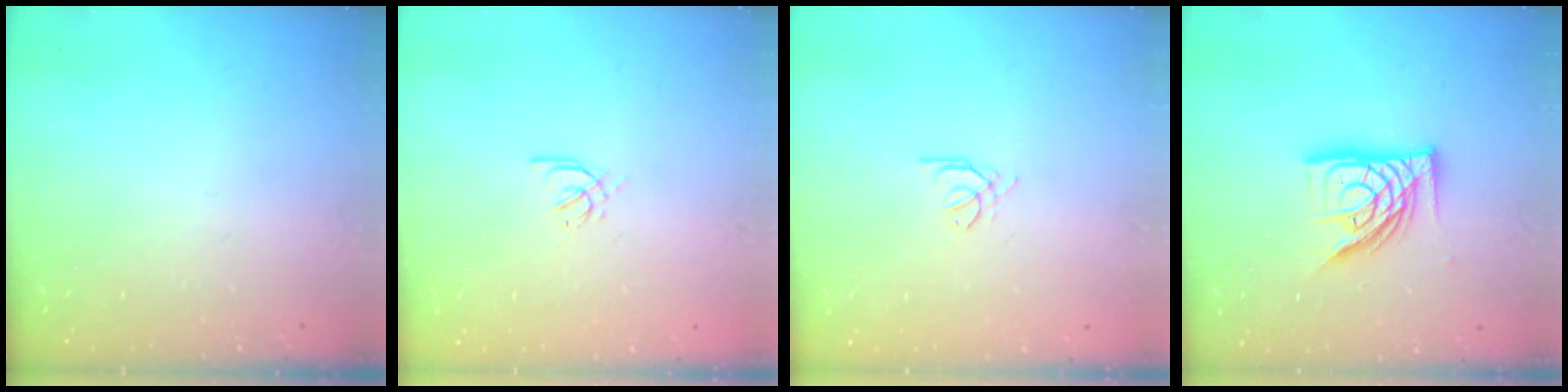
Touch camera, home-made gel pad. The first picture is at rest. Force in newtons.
{"total": 2.4, "press": 2.4, "slide": 0.6}
{"total": 1.2, "press": 1.1, "slide": 0.4}
{"total": 14.0, "press": 14.0, "slide": 1.1}